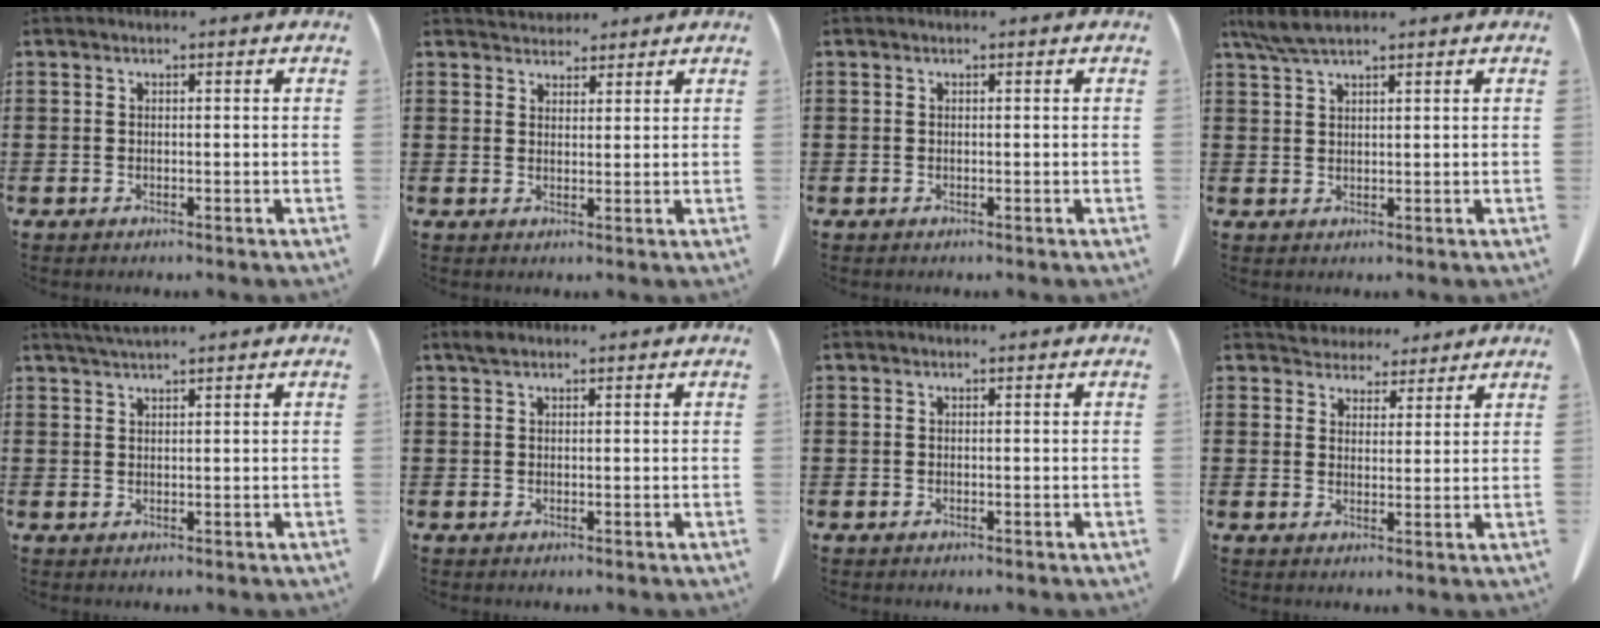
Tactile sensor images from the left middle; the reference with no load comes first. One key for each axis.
{"total": 2.6, "fx": 2.5, "fy": 0.7, "fz": -0.2, "tx": 0.004, "ty": -0.007, "tz": 0.048}
{"total": 0.0}
{"total": 4.2, "fx": 3.1, "fy": 0.6, "fz": 2.7, "tx": -0.060, "ty": -0.001, "tz": 0.059}
{"total": 1.9, "fx": 1.7, "fy": -0.1, "fz": 0.9, "tx": -0.020, "ty": 0.000, "tz": 0.033}
{"total": 1.1, "fx": 0.7, "fy": 0.5, "fz": 0.6, "tx": -0.016, "ty": 0.002, "tz": 0.014}
{"total": 0.0}
{"total": 3.9, "fx": 3.7, "fy": 1.2, "fz": -0.3, "tx": -0.008, "ty": -0.010, "tz": 0.073}